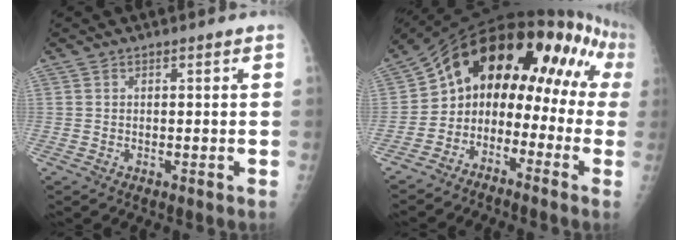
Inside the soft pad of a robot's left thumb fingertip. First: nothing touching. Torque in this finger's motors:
{"motor_torque": [-0.22, 2.63, 2.25, -0.10, 0.54]}